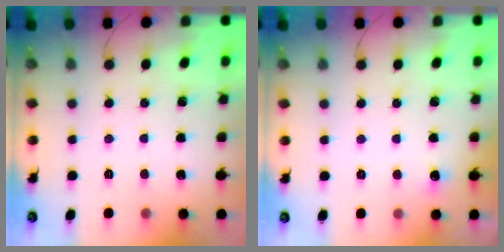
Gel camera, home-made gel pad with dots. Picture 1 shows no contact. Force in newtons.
{"total": 2.9, "press": 2.7, "slide": 1.0}